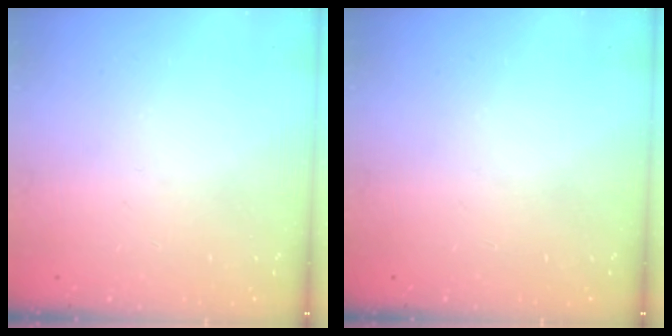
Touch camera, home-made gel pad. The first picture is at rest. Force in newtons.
{"total": 0.0}